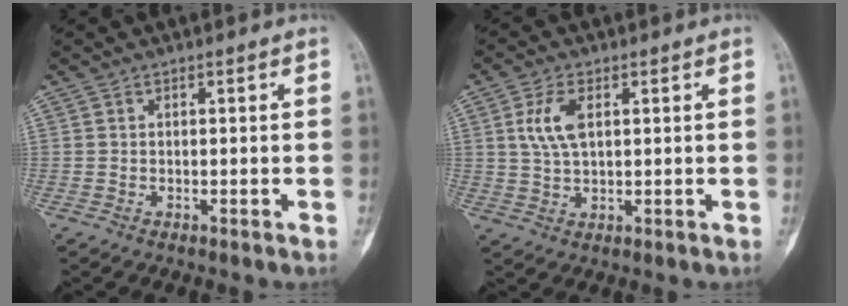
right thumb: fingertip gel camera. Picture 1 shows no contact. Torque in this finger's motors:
{"motor_torque": [-0.47, 0.47, 0.27, -0.19, 0.16]}